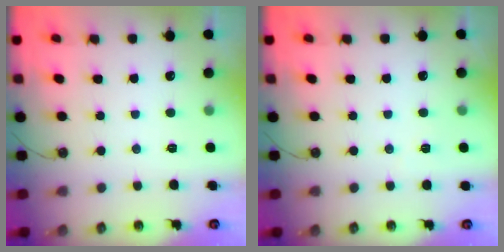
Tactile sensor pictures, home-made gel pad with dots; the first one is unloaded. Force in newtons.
{"total": 2.0, "press": 1.7, "slide": 0.9}